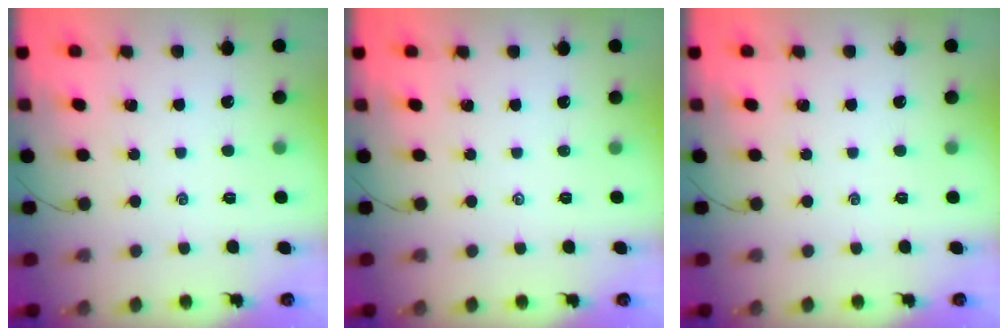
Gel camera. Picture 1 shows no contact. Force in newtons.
{"total": 0.0}
{"total": 0.0}